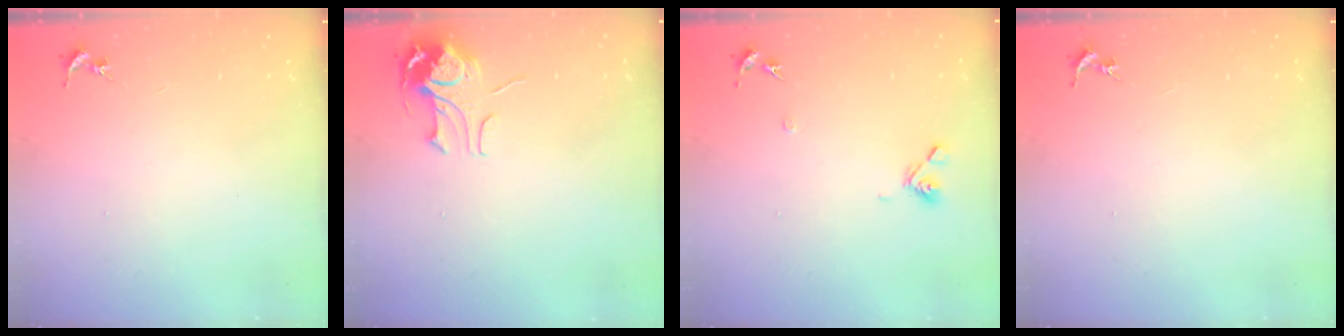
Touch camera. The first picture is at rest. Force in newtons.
{"total": 8.3, "press": 8.3, "slide": 0.8}
{"total": 7.5, "press": 7.3, "slide": 1.6}
{"total": 0.0}